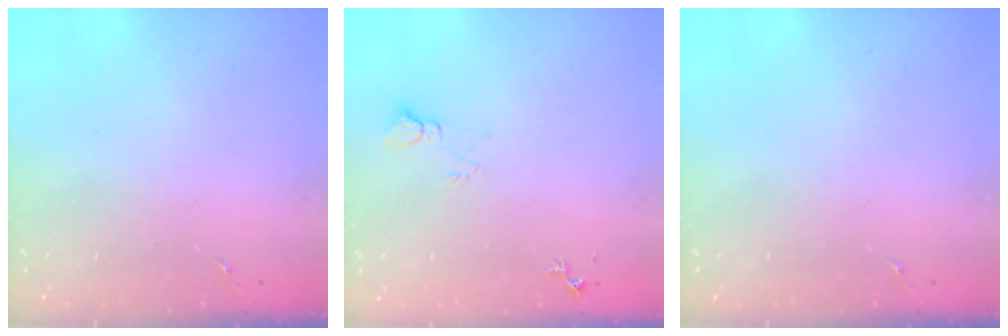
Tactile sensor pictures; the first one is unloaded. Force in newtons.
{"total": 4.6, "press": 4.6, "slide": 0.6}
{"total": 0.0}